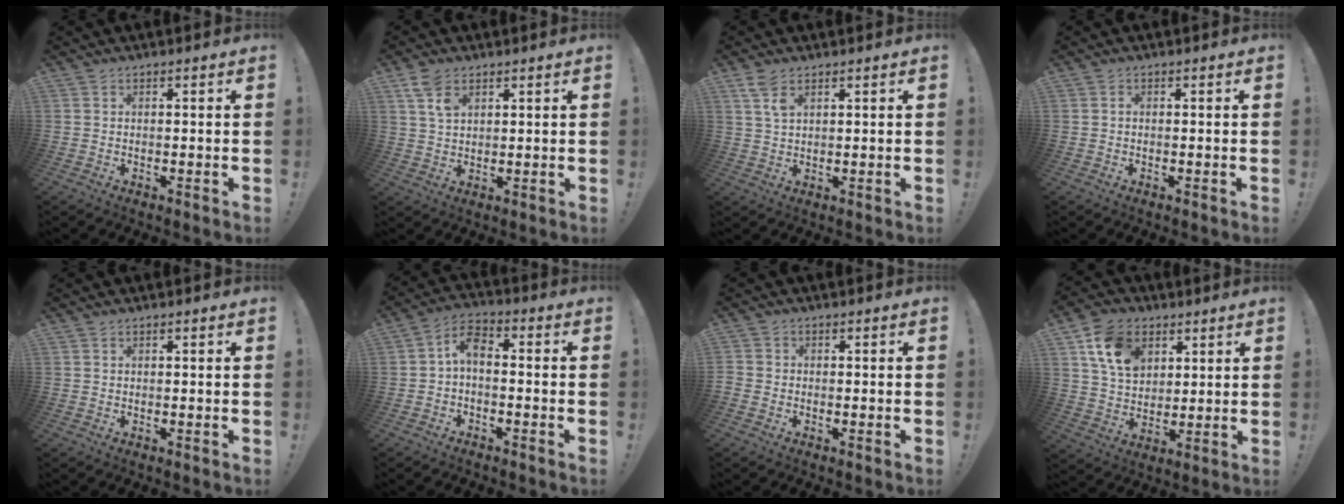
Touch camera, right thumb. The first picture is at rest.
{"total": 6.2, "force": [3.5, 3.5, 3.7], "torque": [-0.066, -0.012, 0.066]}
{"total": 5.0, "force": [3.0, 2.0, 3.4], "torque": [-0.058, -0.009, 0.053]}
{"total": 0.0}
{"total": 0.0}
{"total": 5.6, "force": [-0.6, 3.0, 4.7], "torque": [-0.094, 0.006, -0.010]}
{"total": 1.4, "force": [-0.6, 1.2, 0.3], "torque": [-0.002, 0.008, -0.012]}
{"total": 13.8, "force": [6.5, 10.0, 6.9], "torque": [-0.114, -0.016, 0.130]}